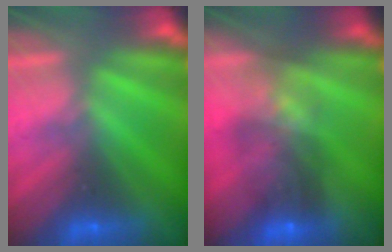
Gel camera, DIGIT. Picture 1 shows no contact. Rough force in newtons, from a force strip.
{"total": 5.8}